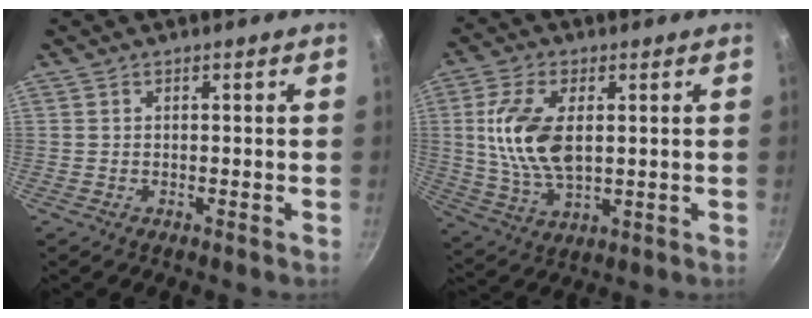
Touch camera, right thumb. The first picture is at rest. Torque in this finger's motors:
{"motor_torque": [-0.99, 1.37, 1.00, 0.78, 0.16]}